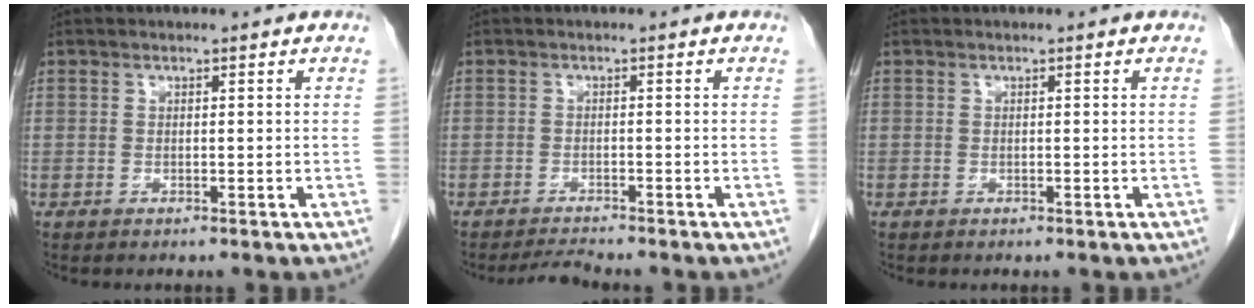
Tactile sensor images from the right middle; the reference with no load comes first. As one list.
[{"total": 2.0, "force": [-2.0, -0.5, 0.1], "torque": [-0.009, -0.014, -0.033]}, {"total": 0.0}]